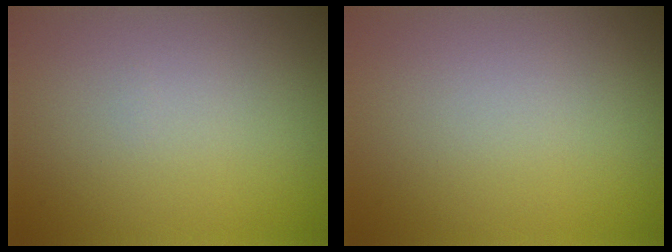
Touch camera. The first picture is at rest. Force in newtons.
{"total": 0.0}